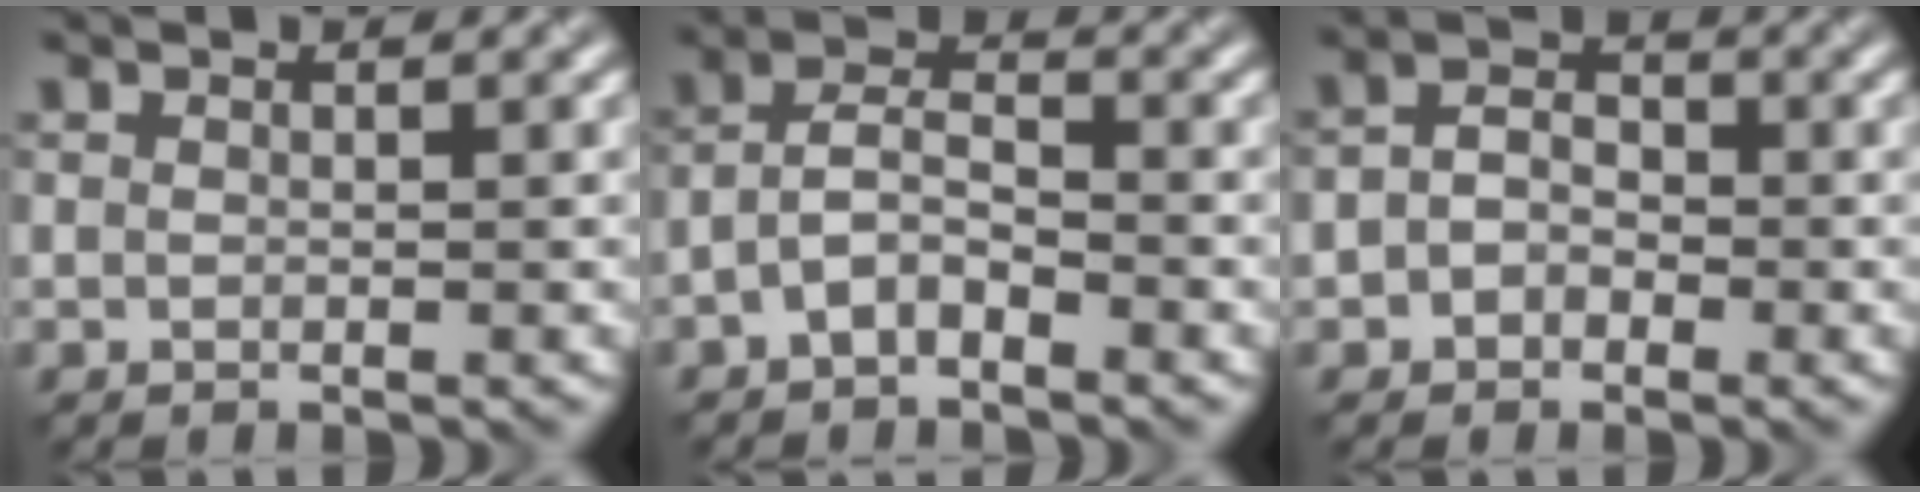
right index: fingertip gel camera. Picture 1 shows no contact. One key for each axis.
{"total": 2.8, "fx": -1.5, "fy": 1.3, "fz": 2.1, "tx": -0.040, "ty": 0.011, "tz": -0.037}
{"total": 2.4, "fx": -0.8, "fy": 1.9, "fz": 1.2, "tx": -0.020, "ty": 0.005, "tz": -0.024}